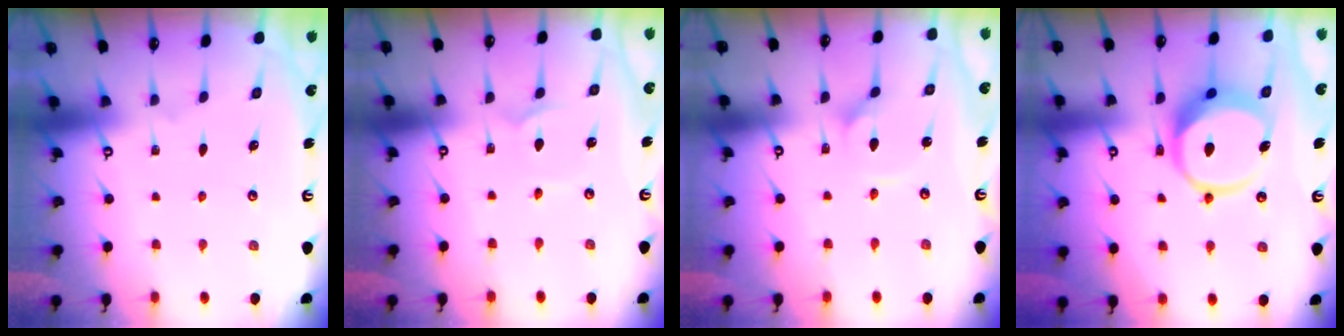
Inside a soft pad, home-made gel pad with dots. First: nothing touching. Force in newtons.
{"total": 2.6, "press": 2.6, "slide": 0.2}
{"total": 3.1, "press": 3.1, "slide": 0.2}
{"total": 11.7, "press": 11.6, "slide": 1.2}